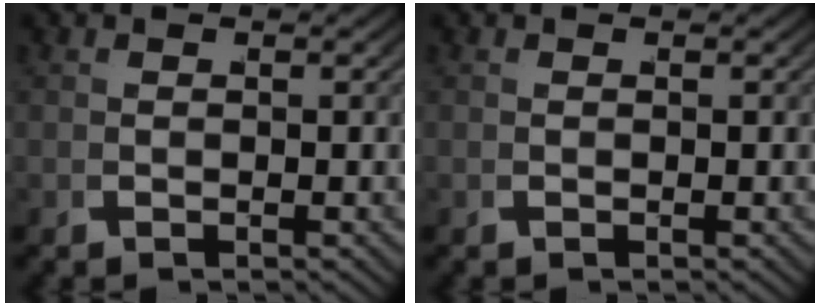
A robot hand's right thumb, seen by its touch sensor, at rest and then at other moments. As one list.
[{"total": 0.0}]